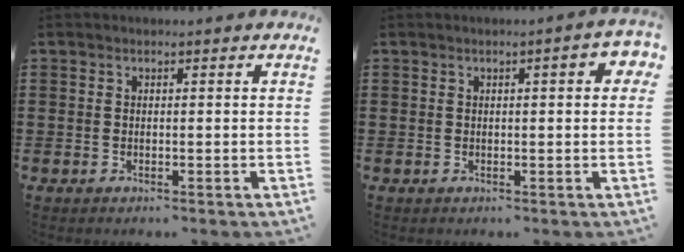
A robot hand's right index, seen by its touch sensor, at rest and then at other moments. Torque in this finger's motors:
{"motor_torque": [0.60, -0.06, 0.15, 0.02]}